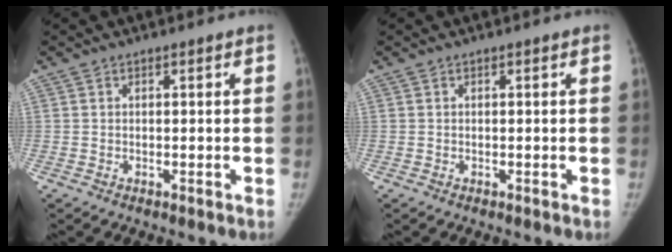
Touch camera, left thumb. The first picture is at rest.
{"total": 0.0}